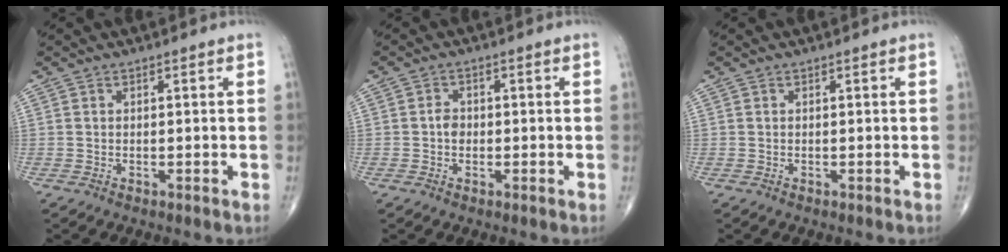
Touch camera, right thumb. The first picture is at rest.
{"total": 2.1, "force": [-0.2, 1.8, 1.1], "torque": [-0.006, 0.006, -0.007]}
{"total": 0.0}